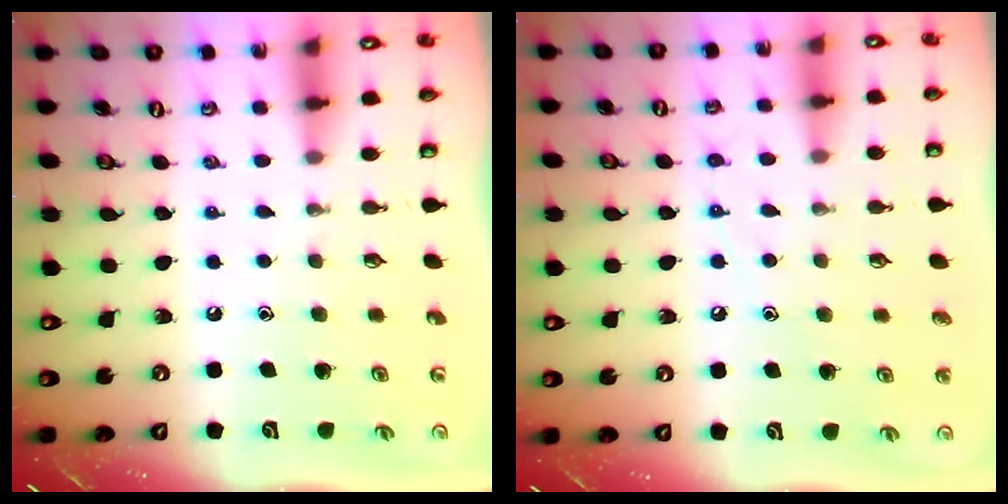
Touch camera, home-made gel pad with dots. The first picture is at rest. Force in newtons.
{"total": 6.1, "press": 6.1, "slide": 0.7}